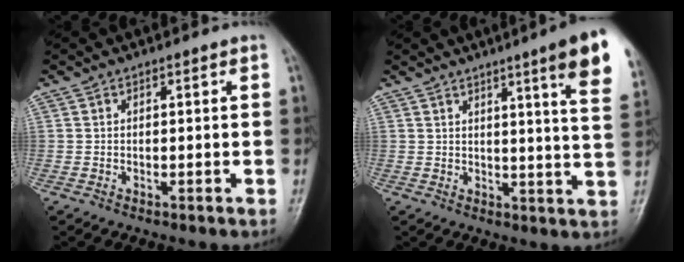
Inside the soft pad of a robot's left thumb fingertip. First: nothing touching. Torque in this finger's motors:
{"motor_torque": [0.63, 0.50, 1.57, -1.21, 0.09]}